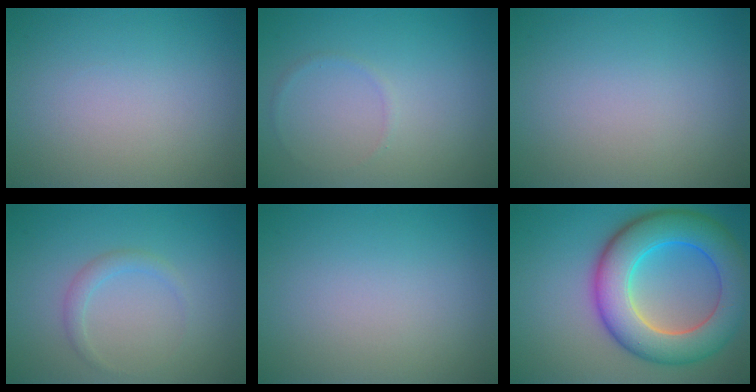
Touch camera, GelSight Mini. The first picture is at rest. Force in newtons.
{"total": 0.6, "press": 0.6, "slide": 0.1}
{"total": 0.0}
{"total": 1.3, "press": 1.3, "slide": 0.1}
{"total": 0.0}
{"total": 10.0, "press": 10.0, "slide": 0.3}